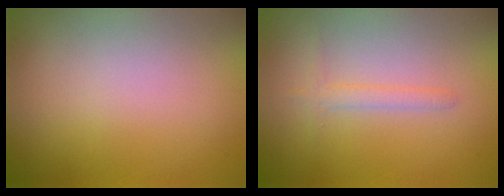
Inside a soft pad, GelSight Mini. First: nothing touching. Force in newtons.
{"total": 1.2, "press": 1.2, "slide": 0.1}